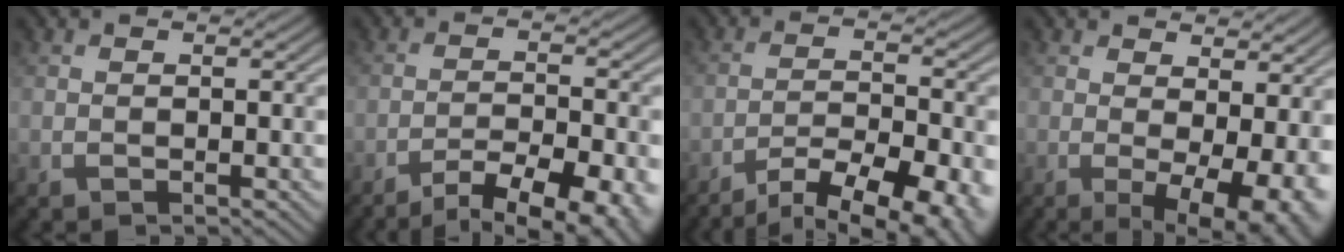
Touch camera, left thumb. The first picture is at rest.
{"total": 9.9, "force": [-7.4, 2.5, 6.1], "torque": [-0.105, -0.015, -0.099]}
{"total": 11.6, "force": [-8.7, 3.4, 7.0], "torque": [-0.125, -0.021, -0.118]}
{"total": 9.0, "force": [0.2, 3.7, 8.2], "torque": [-0.104, -0.010, 0.013]}